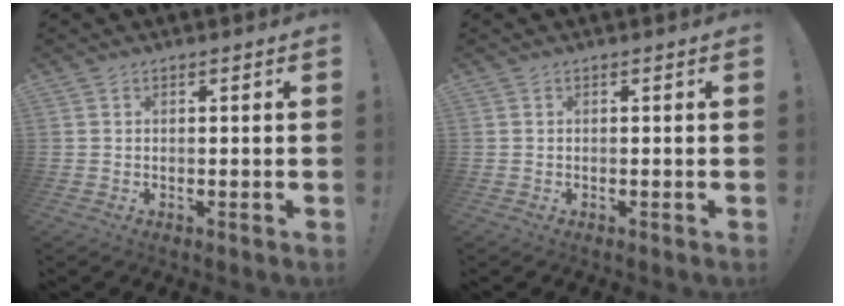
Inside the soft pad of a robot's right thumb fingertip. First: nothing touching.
{"total": 0.0}